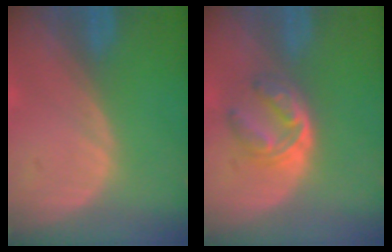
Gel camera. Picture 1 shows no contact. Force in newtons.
{"total": 6.2, "press": 5.0, "slide": 3.5}